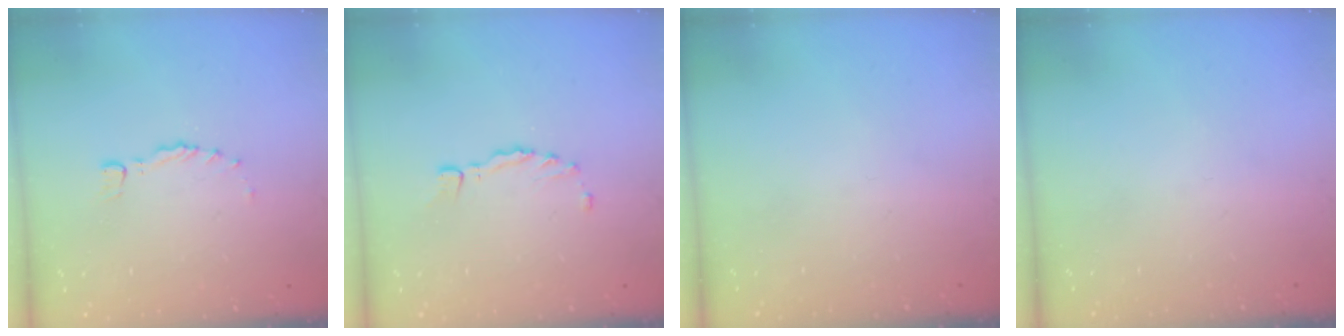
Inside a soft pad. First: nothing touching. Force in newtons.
{"total": 1.7, "press": 1.7, "slide": 0.2}
{"total": 0.0}
{"total": 0.0}